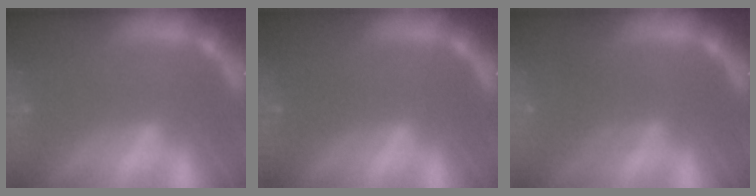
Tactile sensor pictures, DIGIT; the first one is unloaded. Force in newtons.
{"total": 1.0}
{"total": 2.5}